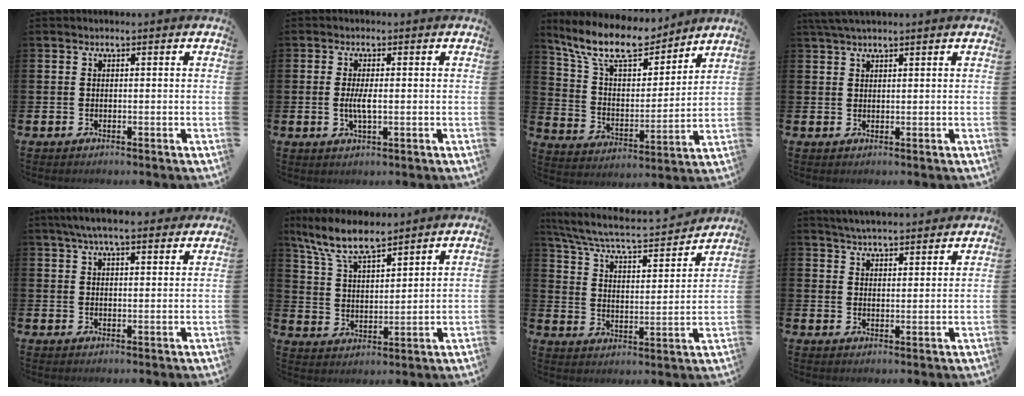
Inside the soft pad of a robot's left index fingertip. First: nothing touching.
{"total": 2.6, "force": [-0.2, 0.8, 2.5], "torque": [-0.046, -0.002, -0.004]}
{"total": 11.9, "force": [10.3, 3.5, 4.8], "torque": [-0.127, -0.060, 0.183]}
{"total": 2.5, "force": [2.1, 0.4, 1.2], "torque": [-0.034, 0.006, 0.040]}
{"total": 5.4, "force": [4.8, 0.8, 2.3], "torque": [-0.057, -0.008, 0.087]}
{"total": 8.8, "force": [7.7, 2.0, 3.9], "torque": [-0.109, -0.029, 0.139]}
{"total": 7.1, "force": [6.5, 1.4, 2.6], "torque": [-0.087, -0.047, 0.105]}
{"total": 4.8, "force": [4.8, 0.4, 0.3], "torque": [-0.020, -0.025, 0.087]}